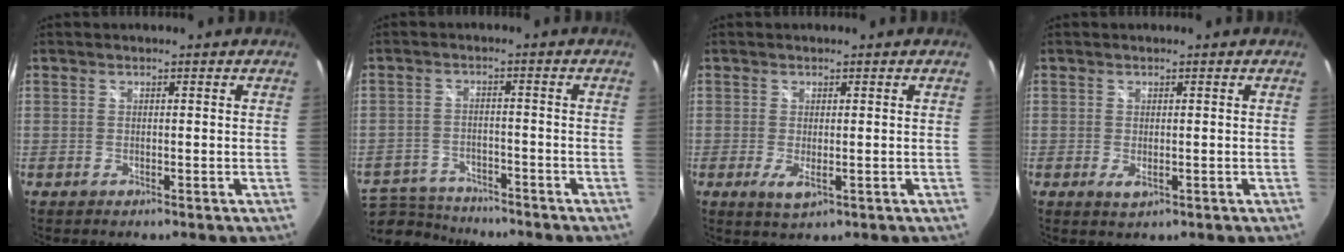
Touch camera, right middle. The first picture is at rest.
{"total": 12.5, "force": [-10.8, 4.6, 4.3], "torque": [-0.118, -0.010, -0.181]}
{"total": 2.9, "force": [-0.6, 0.9, 2.7], "torque": [-0.049, -0.012, -0.007]}
{"total": 1.6, "force": [-0.3, 0.7, 1.4], "torque": [-0.025, -0.004, -0.003]}